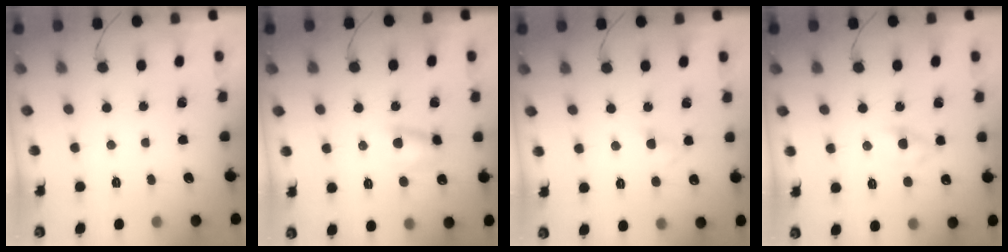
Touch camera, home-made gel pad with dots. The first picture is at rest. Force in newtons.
{"total": 6.3, "press": 6.3, "slide": 0.2}
{"total": 2.5, "press": 2.2, "slide": 1.1}
{"total": 3.1, "press": 2.9, "slide": 1.1}